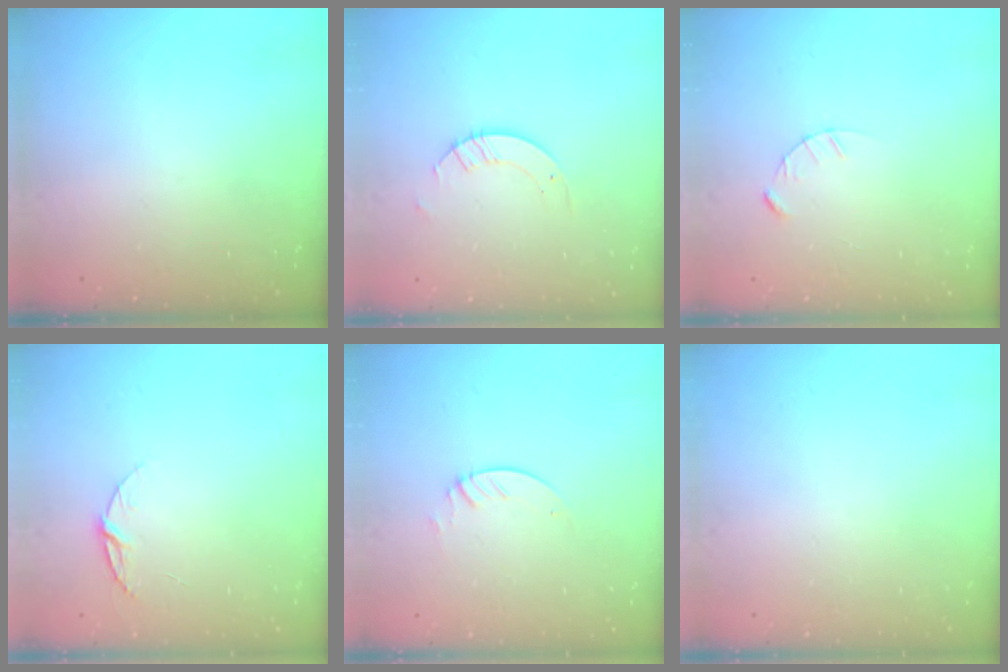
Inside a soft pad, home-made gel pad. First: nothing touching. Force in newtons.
{"total": 3.7, "press": 3.7, "slide": 0.2}
{"total": 2.4, "press": 2.4, "slide": 0.3}
{"total": 5.7, "press": 5.7, "slide": 0.6}
{"total": 2.3, "press": 2.3, "slide": 0.2}
{"total": 0.0}